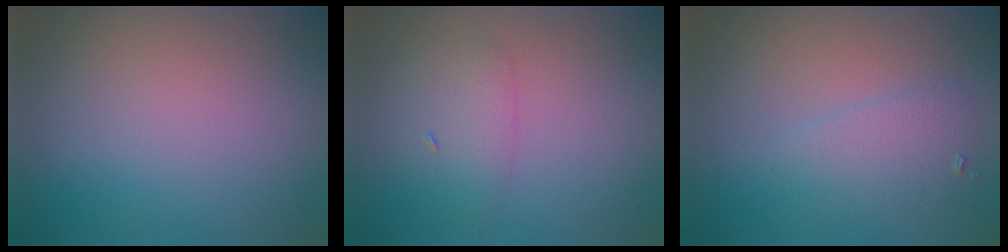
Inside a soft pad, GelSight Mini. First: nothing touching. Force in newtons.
{"total": 2.1, "press": 2.1, "slide": 0.1}
{"total": 2.0, "press": 2.0, "slide": 0.1}